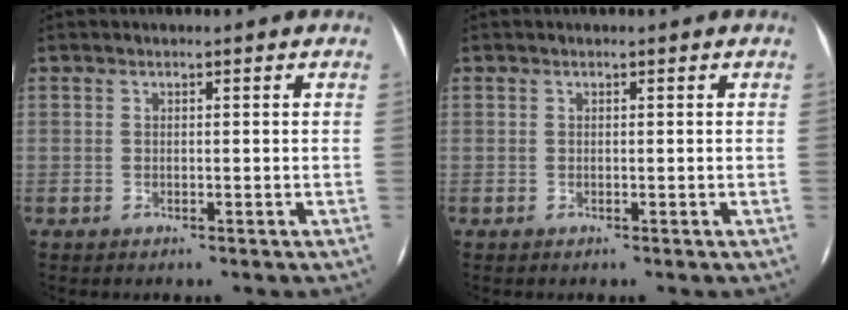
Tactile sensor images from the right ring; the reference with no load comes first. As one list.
[{"total": 0.0}]